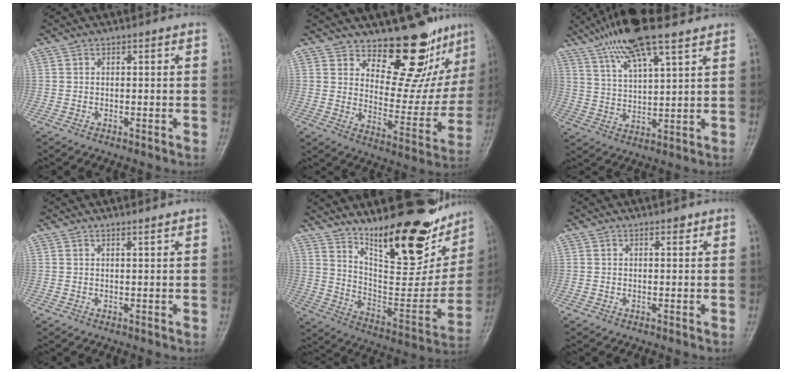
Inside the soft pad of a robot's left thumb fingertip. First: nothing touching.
{"total": 15.5, "force": [12.4, 6.4, 6.8], "torque": [-0.030, -0.109, 0.176]}
{"total": 13.9, "force": [9.6, 3.1, 9.5], "torque": [-0.173, -0.020, 0.179]}
{"total": 0.7, "force": [0.7, -0.2, 0.2], "torque": [-0.009, -0.007, 0.014]}
{"total": 25.8, "force": [17.3, 9.4, 16.7], "torque": [-0.194, -0.091, 0.272]}
{"total": 0.8, "force": [0.5, 0.5, 0.3], "torque": [0.000, -0.001, 0.004]}